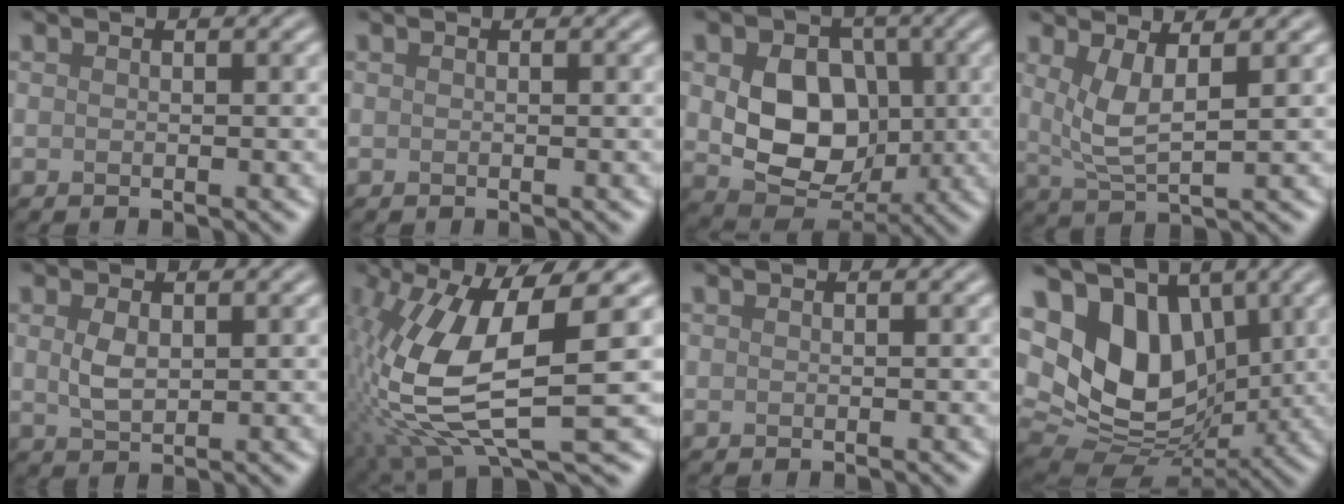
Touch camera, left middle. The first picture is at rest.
{"total": 0.0}
{"total": 8.4, "force": [0.7, 6.4, 5.4], "torque": [-0.105, -0.011, 0.013]}
{"total": 3.6, "force": [1.3, 1.0, 3.1], "torque": [-0.070, -0.008, 0.031]}
{"total": 2.2, "force": [0.6, 1.2, 1.8], "torque": [-0.044, -0.001, 0.016]}
{"total": 11.4, "force": [-0.1, 3.6, 10.8], "torque": [-0.236, -0.014, 0.001]}
{"total": 0.0}
{"total": 13.5, "force": [3.5, 9.5, 8.9], "torque": [-0.180, 0.002, 0.060]}